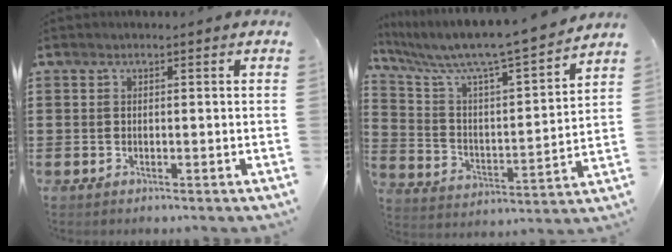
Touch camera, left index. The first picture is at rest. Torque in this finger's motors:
{"motor_torque": [1.05, -1.09, 0.40, 0.21]}